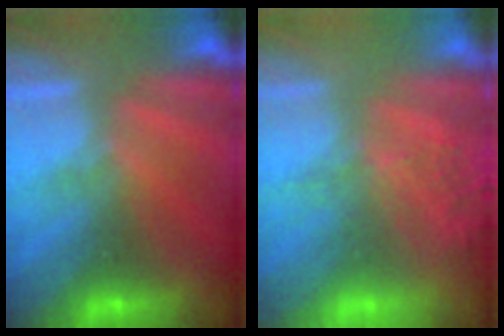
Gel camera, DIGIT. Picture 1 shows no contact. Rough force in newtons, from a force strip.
{"total": 7.6}